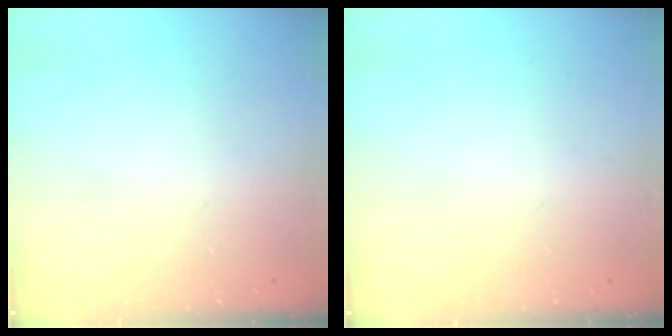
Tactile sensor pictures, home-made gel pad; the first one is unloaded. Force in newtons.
{"total": 0.0}